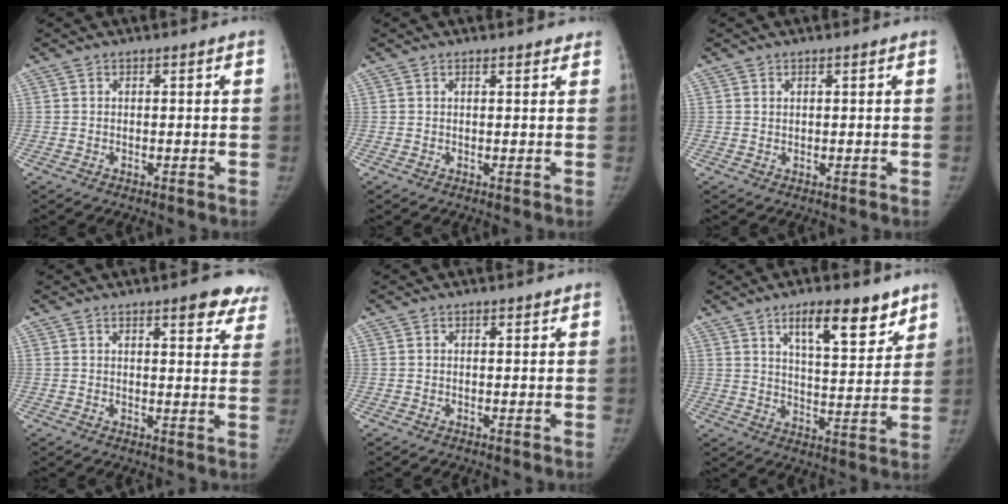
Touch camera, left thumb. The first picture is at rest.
{"total": 1.6, "force": [1.3, 0.6, 0.8], "torque": [-0.005, -0.003, 0.016]}
{"total": 0.6, "force": [0.4, 0.2, 0.3], "torque": [-0.006, -0.003, 0.008]}
{"total": 8.5, "force": [6.1, 2.7, 5.4], "torque": [-0.031, -0.026, 0.063]}
{"total": 0.5, "force": [0.4, 0.2, 0.2], "torque": [-0.006, -0.004, 0.006]}
{"total": 12.7, "force": [8.2, 4.3, 8.7], "torque": [-0.099, -0.051, 0.129]}